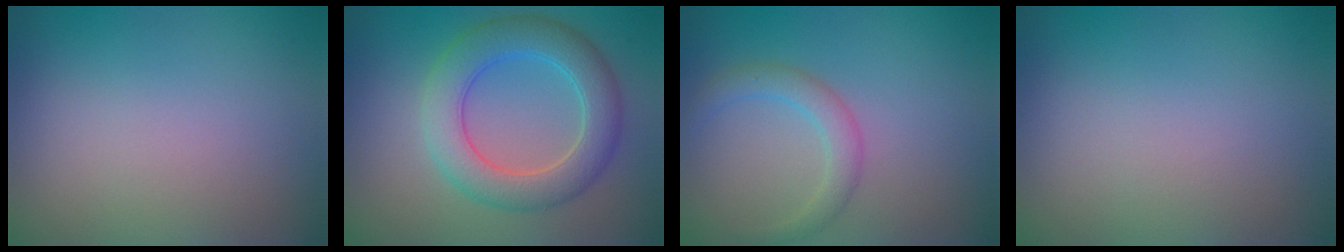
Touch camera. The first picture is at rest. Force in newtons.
{"total": 6.0, "press": 6.0, "slide": 0.2}
{"total": 2.3, "press": 2.3, "slide": 0.0}
{"total": 0.0}